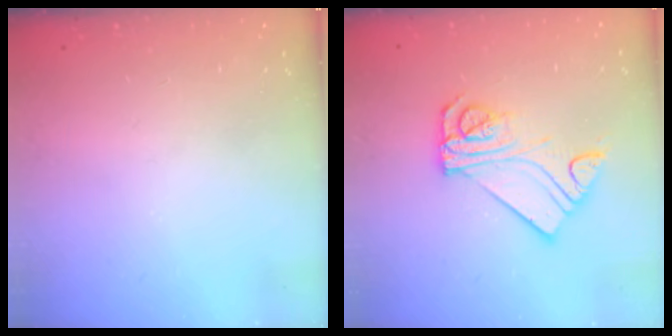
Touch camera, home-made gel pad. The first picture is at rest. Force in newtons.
{"total": 12.0, "press": 11.9, "slide": 1.1}